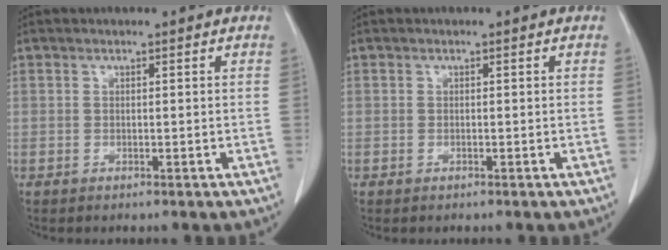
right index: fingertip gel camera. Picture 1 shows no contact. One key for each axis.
{"total": 0.0}